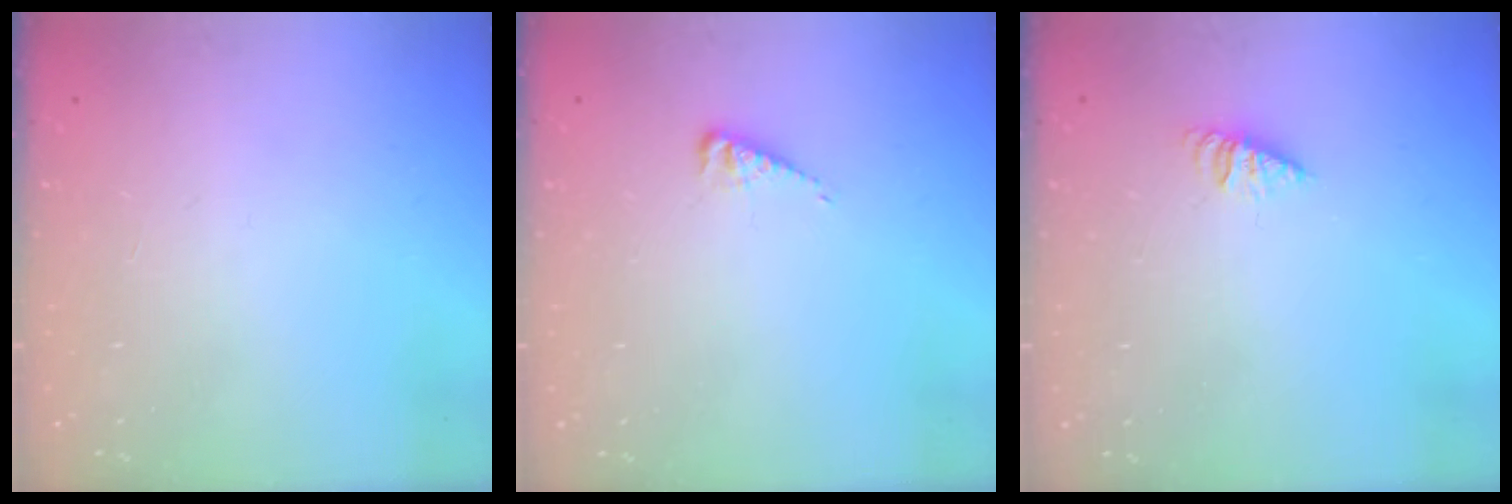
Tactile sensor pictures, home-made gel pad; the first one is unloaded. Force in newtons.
{"total": 2.9, "press": 2.9, "slide": 0.4}
{"total": 1.3, "press": 1.3, "slide": 0.2}